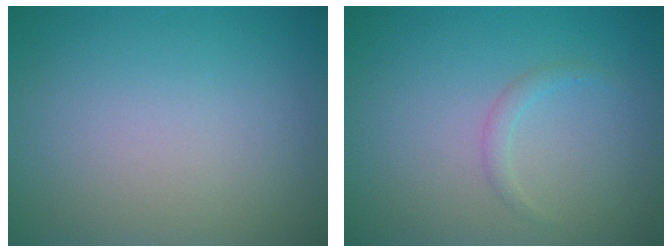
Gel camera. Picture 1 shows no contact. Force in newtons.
{"total": 1.0, "press": 1.0, "slide": 0.0}